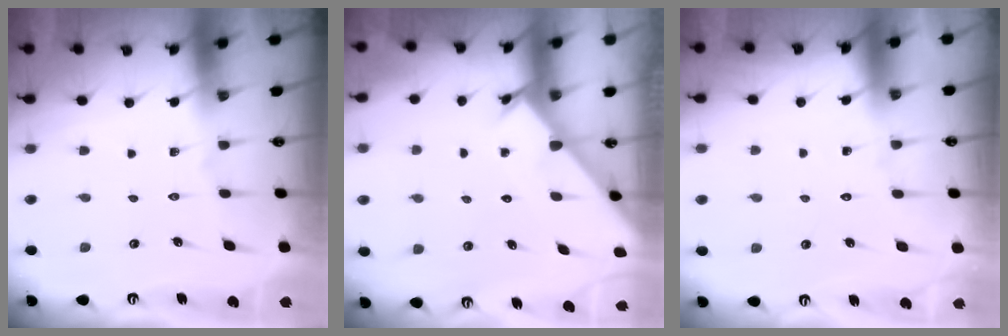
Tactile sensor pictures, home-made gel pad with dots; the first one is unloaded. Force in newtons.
{"total": 1.2, "press": 1.2, "slide": 0.1}
{"total": 5.9, "press": 5.9, "slide": 0.4}